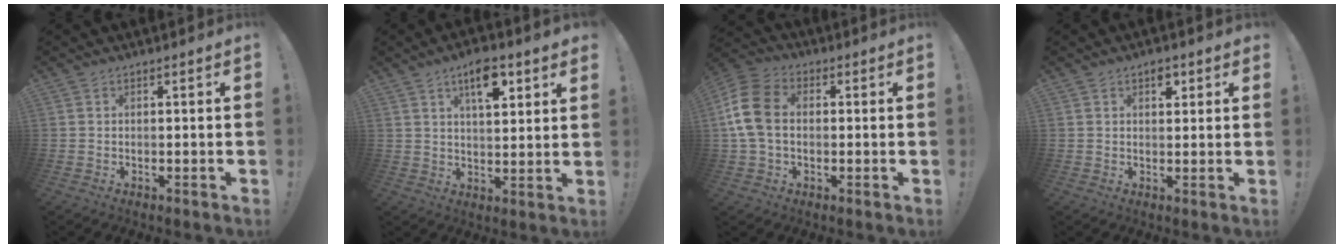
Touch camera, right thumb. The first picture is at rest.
{"total": 10.2, "force": [5.2, 4.1, 7.7], "torque": [-0.107, -0.017, 0.084]}
{"total": 13.4, "force": [0.7, 9.6, 9.4], "torque": [-0.183, 0.014, 0.015]}
{"total": 3.7, "force": [1.9, 2.6, 1.8], "torque": [0.001, -0.008, 0.027]}